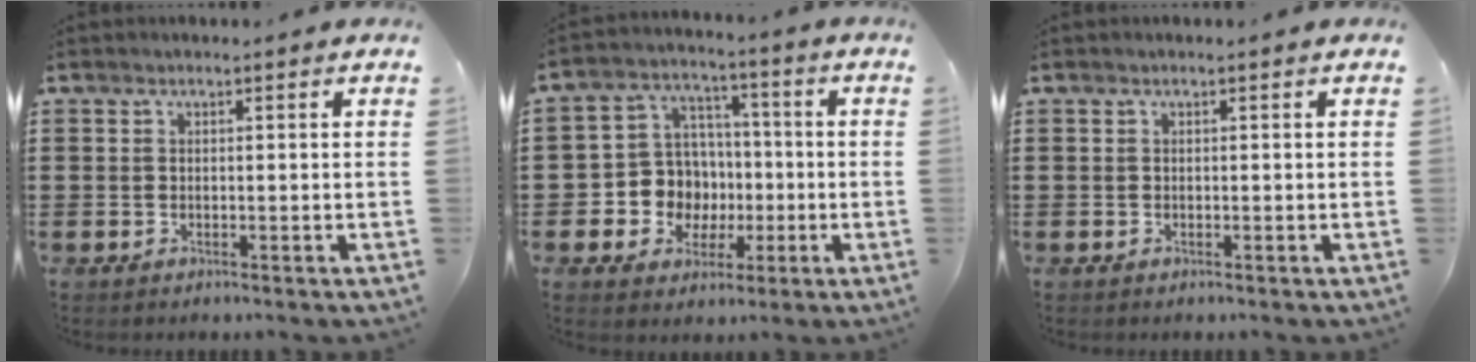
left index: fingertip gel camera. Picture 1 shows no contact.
{"total": 8.8, "force": [-0.9, 8.4, 2.3], "torque": [-0.087, 0.011, -0.006]}
{"total": 0.0}